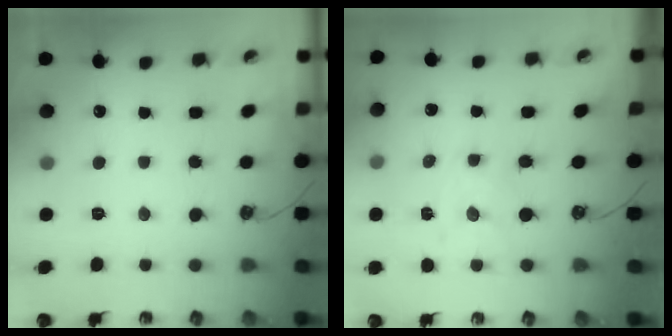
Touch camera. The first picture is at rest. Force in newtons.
{"total": 1.6, "press": 1.6, "slide": 0.3}